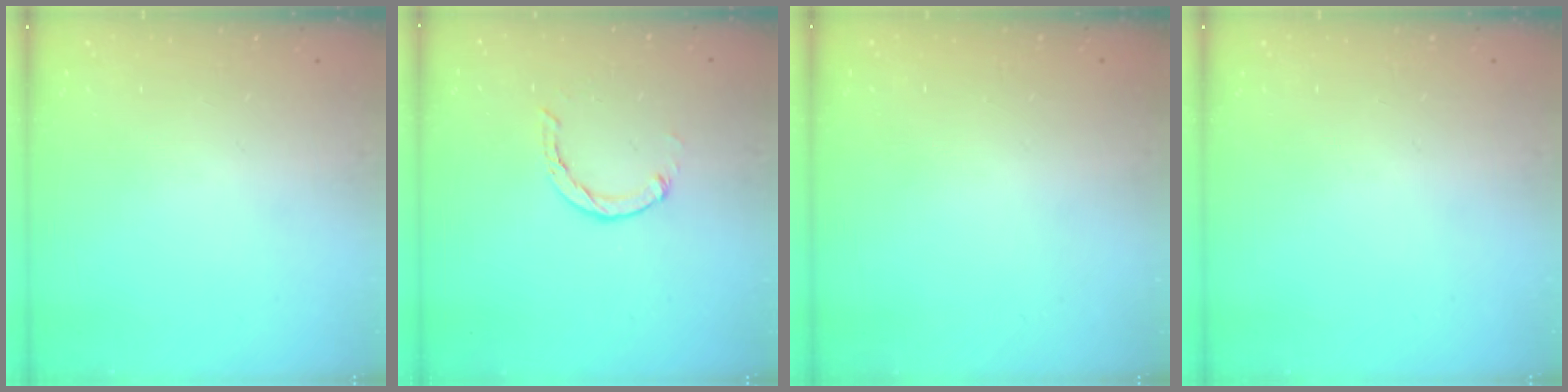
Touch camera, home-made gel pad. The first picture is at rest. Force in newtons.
{"total": 2.7, "press": 2.7, "slide": 0.5}
{"total": 2.7, "press": 2.7, "slide": 0.2}
{"total": 0.0}